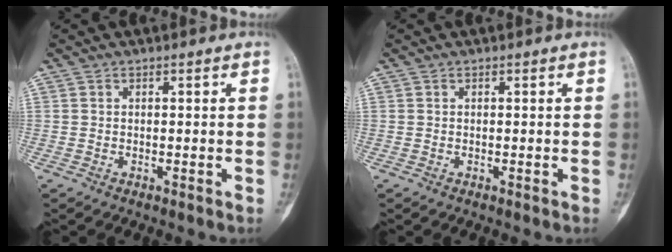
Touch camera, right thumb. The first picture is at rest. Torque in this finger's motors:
{"motor_torque": [0.19, -0.01, 0.01, -0.01, 0.00]}